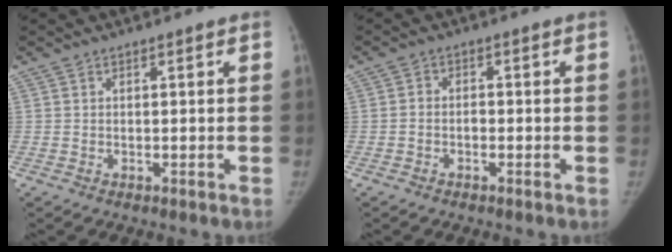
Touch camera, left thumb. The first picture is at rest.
{"total": 1.6, "force": [-0.8, 1.1, 0.9], "torque": [-0.009, 0.008, -0.016]}